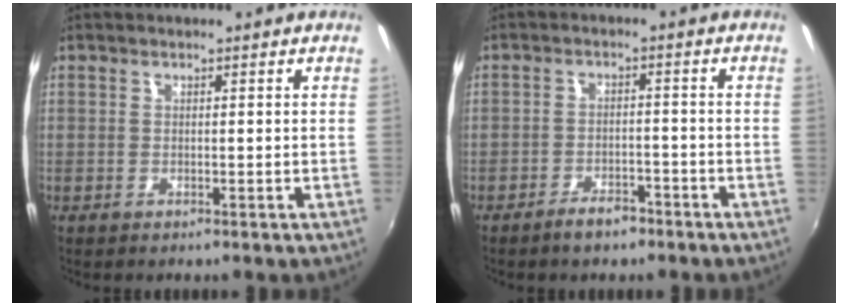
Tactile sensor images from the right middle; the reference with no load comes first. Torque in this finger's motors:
{"motor_torque": [0.47, -0.74, -0.05, 0.01]}